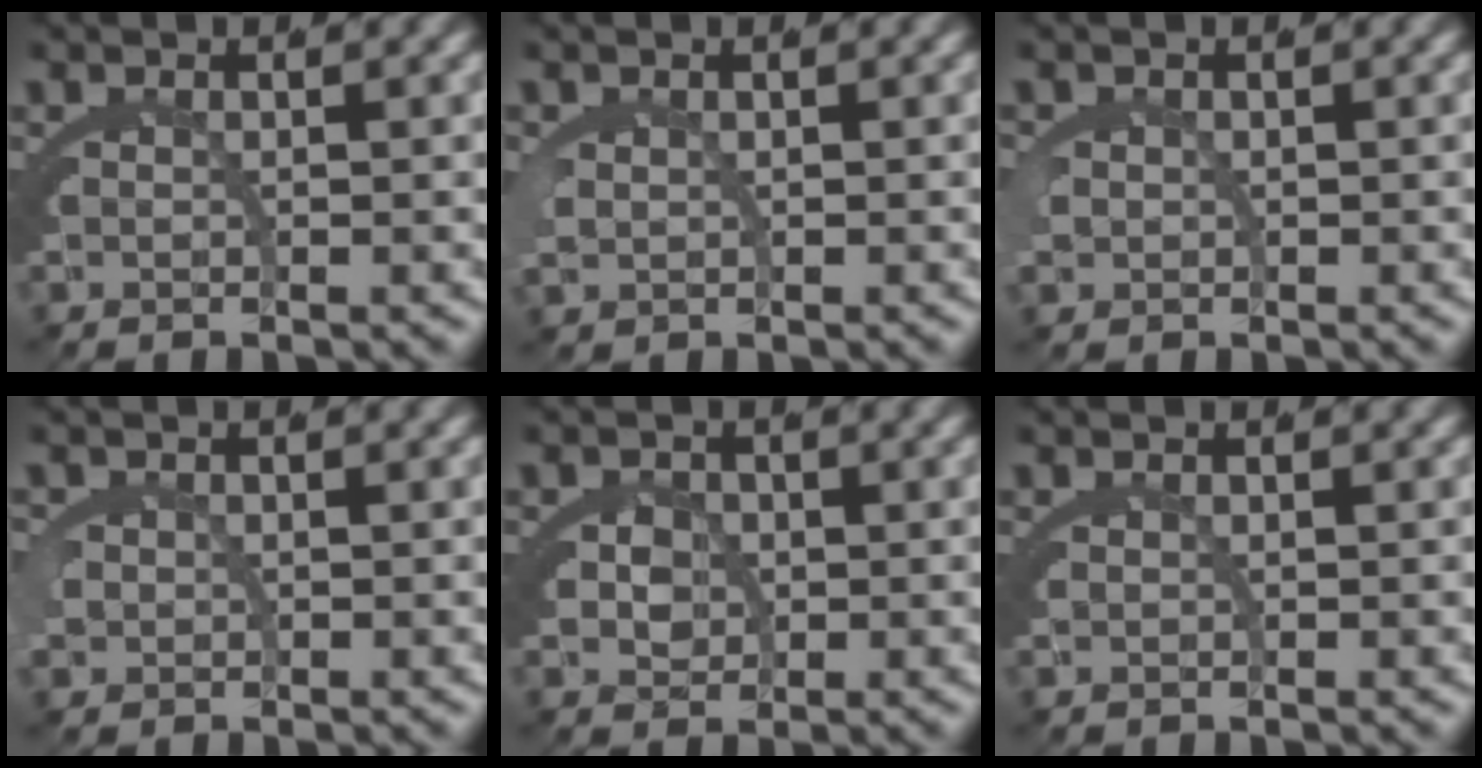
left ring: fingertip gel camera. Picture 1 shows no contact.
{"total": 1.0, "force": [0.5, 0.7, 0.6], "torque": [-0.027, -0.009, 0.019]}
{"total": 1.5, "force": [0.1, 1.4, 0.7], "torque": [-0.028, -0.010, 0.007]}
{"total": 2.0, "force": [-0.1, 1.8, 0.8], "torque": [-0.031, -0.011, 0.002]}
{"total": 3.4, "force": [-0.3, 2.9, 1.7], "torque": [-0.038, -0.020, 0.002]}
{"total": 0.0}